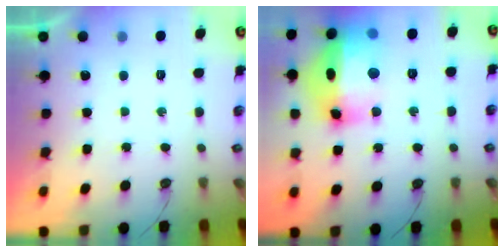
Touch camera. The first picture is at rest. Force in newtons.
{"total": 21.8, "press": 21.7, "slide": 2.2}